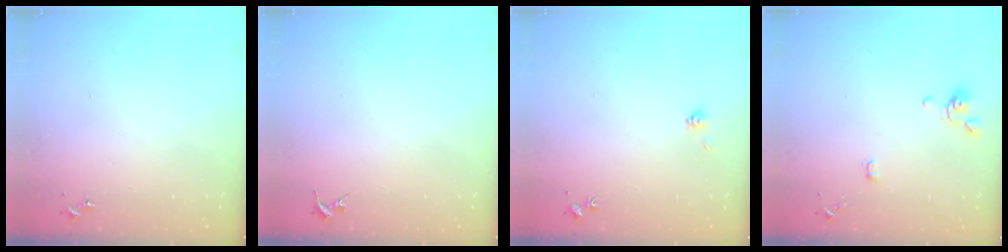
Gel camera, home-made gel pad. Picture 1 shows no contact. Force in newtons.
{"total": 0.0}
{"total": 4.1, "press": 4.0, "slide": 1.1}
{"total": 3.8, "press": 3.7, "slide": 0.9}